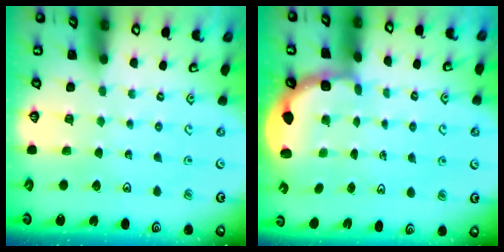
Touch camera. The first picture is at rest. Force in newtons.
{"total": 3.0, "press": 2.0, "slide": 2.2}